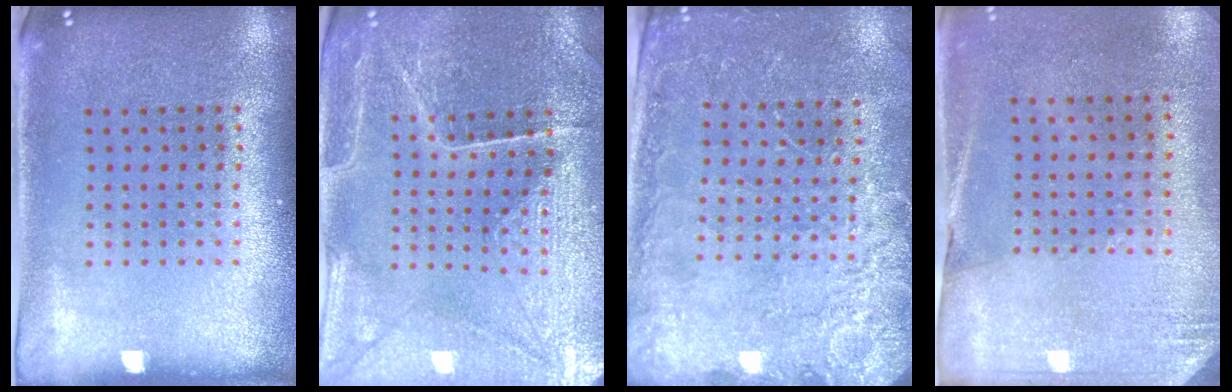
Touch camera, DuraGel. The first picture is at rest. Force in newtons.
{"total": 2.9, "press": 2.9, "slide": 0.2}
{"total": 2.6, "press": 2.6, "slide": 0.3}
{"total": 2.6, "press": 2.3, "slide": 1.2}